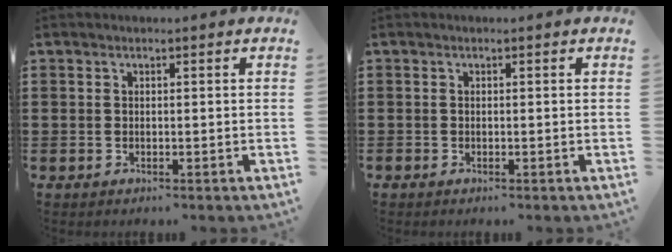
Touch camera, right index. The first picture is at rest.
{"total": 0.0}